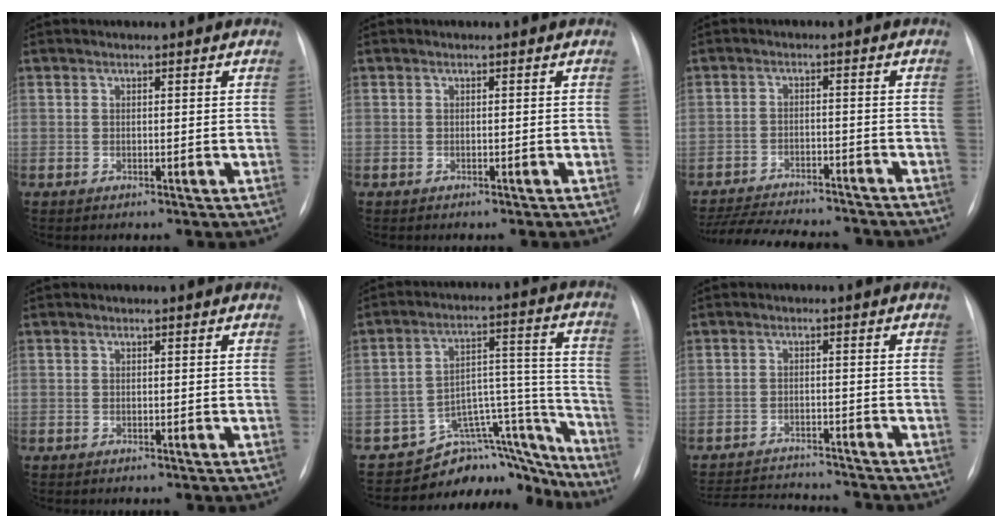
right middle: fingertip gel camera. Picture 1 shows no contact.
{"total": 0.7, "force": [-0.6, 0.1, 0.4], "torque": [-0.004, -0.002, -0.008]}
{"total": 16.7, "force": [-15.2, 3.3, 6.2], "torque": [-0.133, -0.011, -0.214]}
{"total": 0.0}
{"total": 15.0, "force": [-14.1, 5.0, 1.8], "torque": [0.007, 0.089, -0.201]}
{"total": 11.4, "force": [-11.0, 1.0, 2.8], "torque": [-0.050, 0.000, -0.161]}